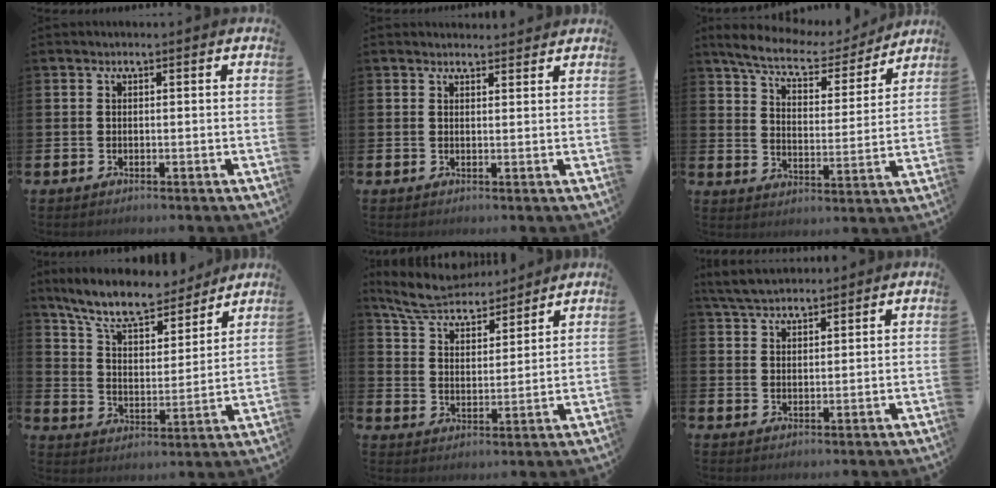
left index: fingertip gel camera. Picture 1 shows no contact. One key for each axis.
{"total": 1.9, "fx": 1.8, "fy": 0.4, "fz": -0.1, "tx": 0.009, "ty": -0.008, "tz": 0.031}
{"total": 7.3, "fx": 6.6, "fy": 1.8, "fz": 2.7, "tx": -0.079, "ty": -0.044, "tz": 0.109}
{"total": 9.8, "fx": 8.8, "fy": 2.5, "fz": 3.6, "tx": -0.102, "ty": -0.055, "tz": 0.156}
{"total": 7.3, "fx": 6.9, "fy": 1.6, "fz": 1.8, "tx": -0.071, "ty": -0.037, "tz": 0.125}
{"total": 4.7, "fx": 4.5, "fy": 1.0, "fz": 1.1, "tx": -0.032, "ty": -0.013, "tz": 0.083}